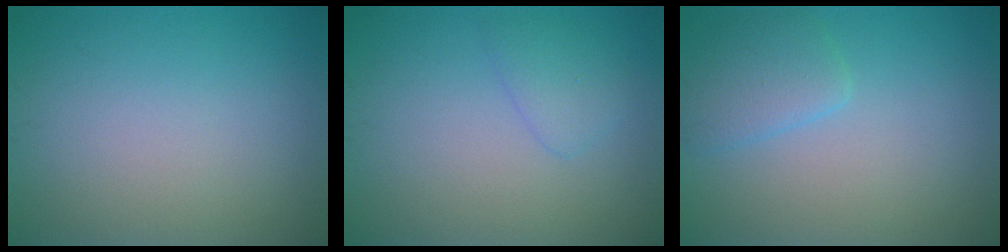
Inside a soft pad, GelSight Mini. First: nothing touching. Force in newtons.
{"total": 1.8, "press": 1.8, "slide": 0.1}
{"total": 2.6, "press": 2.6, "slide": 0.2}